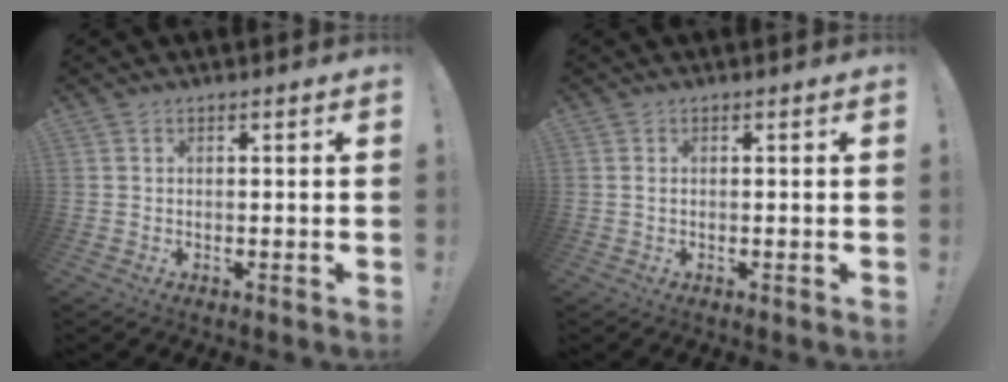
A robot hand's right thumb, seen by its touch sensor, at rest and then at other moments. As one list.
[{"total": 0.6, "force": [0.1, 0.2, 0.6], "torque": [-0.017, 0.005, 0.002]}]